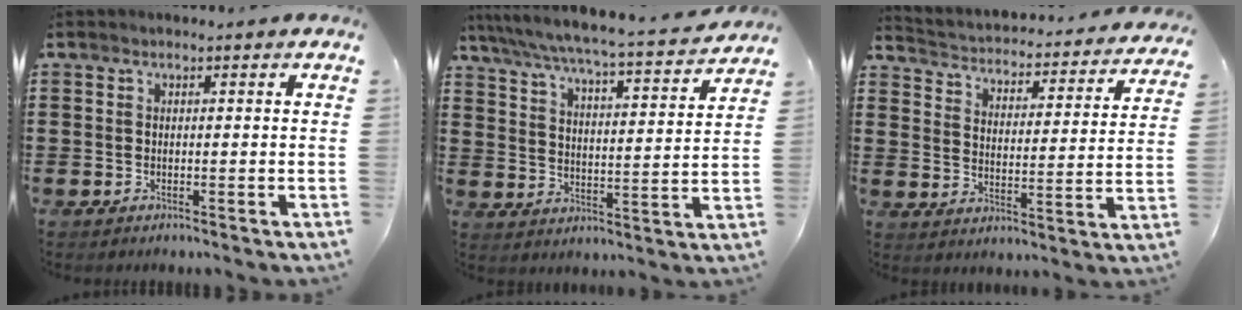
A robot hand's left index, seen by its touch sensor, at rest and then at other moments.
{"total": 5.1, "force": [4.6, -0.5, 2.0], "torque": [-0.063, -0.041, 0.069]}
{"total": 2.0, "force": [2.0, 0.2, 0.3], "torque": [-0.023, -0.029, 0.022]}